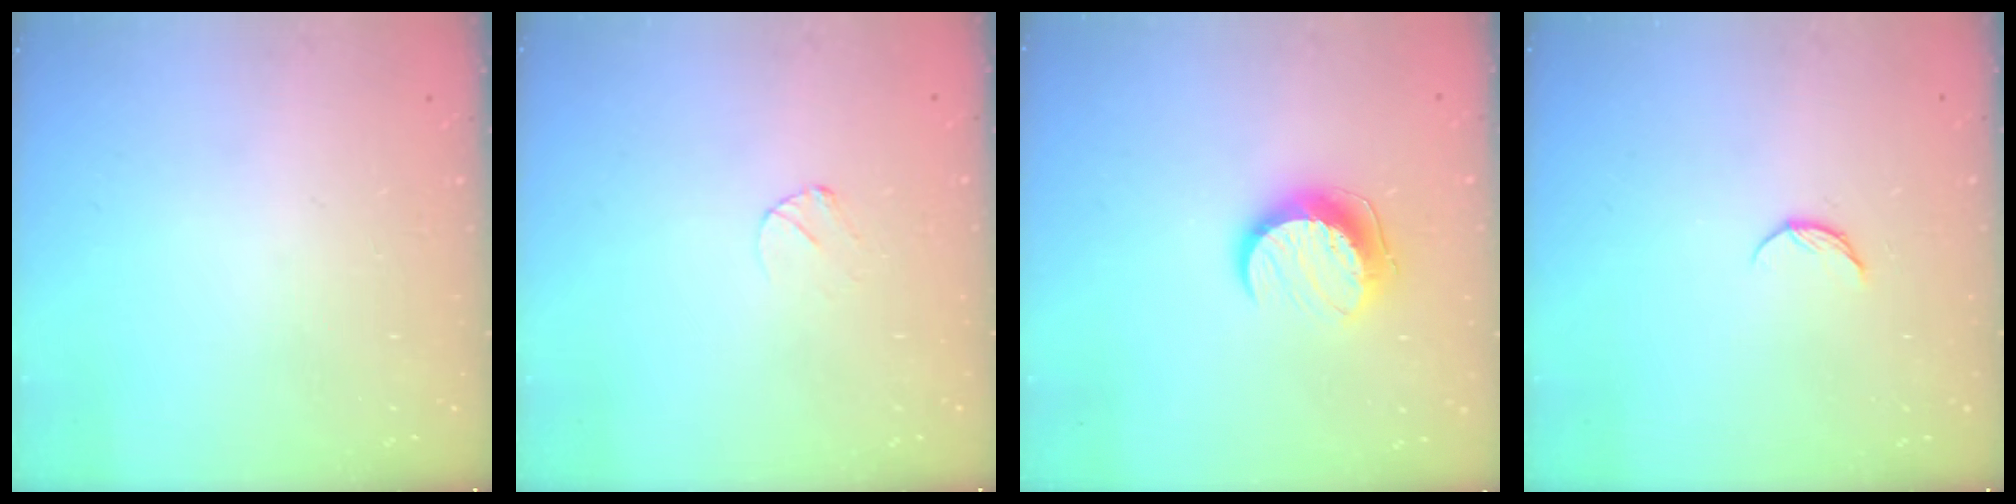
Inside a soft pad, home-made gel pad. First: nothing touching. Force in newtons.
{"total": 3.0, "press": 3.0, "slide": 0.3}
{"total": 10.3, "press": 10.3, "slide": 0.2}
{"total": 4.6, "press": 4.6, "slide": 0.5}